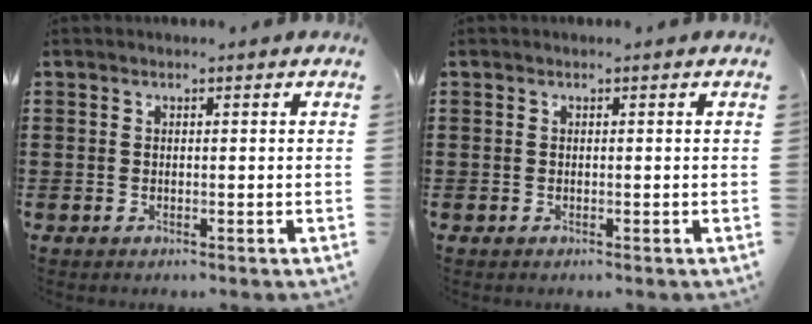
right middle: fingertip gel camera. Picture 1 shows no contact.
{"total": 0.0}